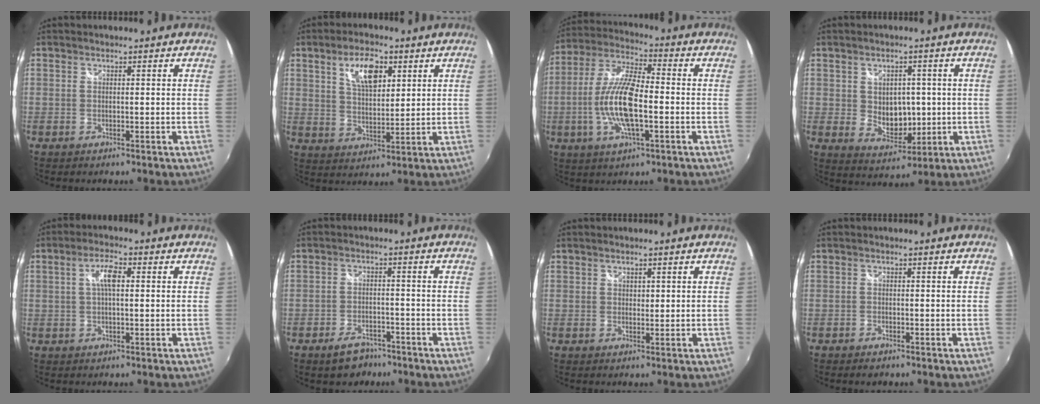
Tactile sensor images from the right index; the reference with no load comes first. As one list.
[{"total": 8.8, "force": [4.0, 4.0, 6.6], "torque": [-0.119, 0.013, 0.073]}, {"total": 13.1, "force": [-2.7, 3.8, 12.3], "torque": [-0.252, 0.002, -0.051]}, {"total": 7.5, "force": [0.2, 5.8, 4.6], "torque": [-0.080, -0.002, 0.020]}, {"total": 4.4, "force": [0.8, 1.5, 4.1], "torque": [-0.077, 0.010, 0.014]}, {"total": 6.0, "force": [-4.4, 3.4, 2.2], "torque": [-0.058, 0.009, -0.061]}, {"total": 1.1, "force": [0.6, 0.9, 0.4], "torque": [-0.002, 0.003, 0.010]}, {"total": 1.6, "force": [-1.2, 0.8, 0.7], "torque": [-0.016, -0.005, -0.021]}]